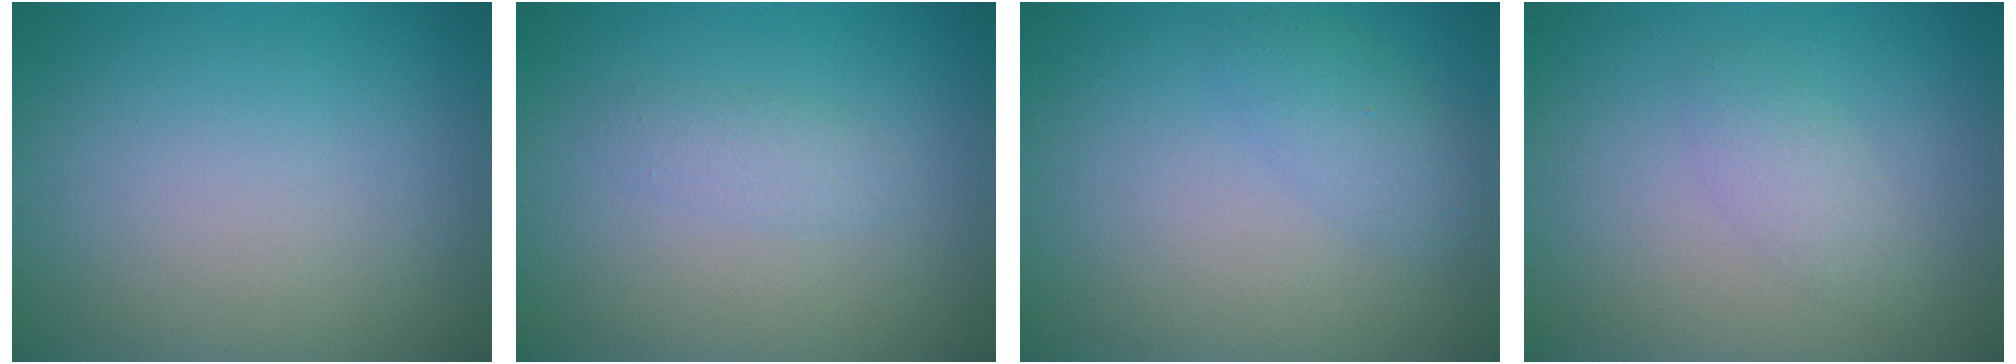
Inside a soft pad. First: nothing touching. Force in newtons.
{"total": 1.3, "press": 1.3, "slide": 0.1}
{"total": 1.7, "press": 1.7, "slide": 0.0}
{"total": 1.6, "press": 1.6, "slide": 0.1}